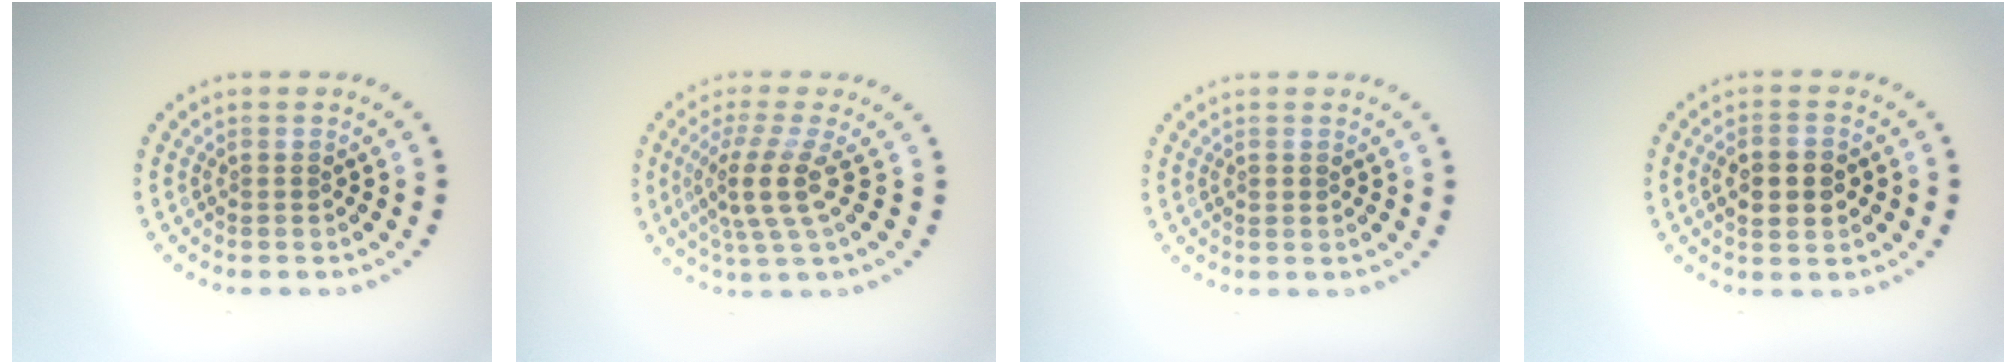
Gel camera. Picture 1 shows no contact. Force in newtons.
{"total": 3.8, "press": 2.8, "slide": 2.5}
{"total": 0.7, "press": 0.7, "slide": 0.2}
{"total": 4.0, "press": 4.0, "slide": 0.2}